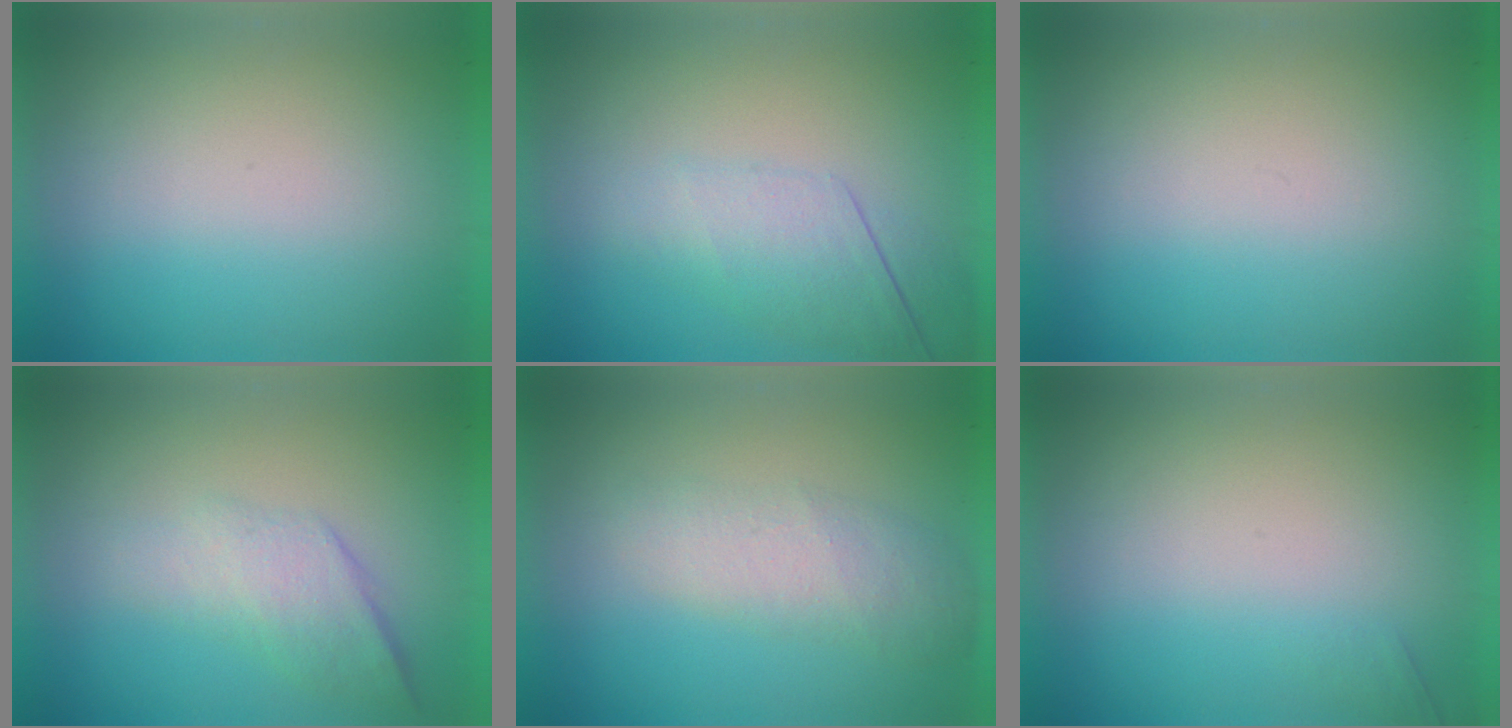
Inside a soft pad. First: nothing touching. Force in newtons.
{"total": 2.3}
{"total": 0.0}
{"total": 2.3}
{"total": 2.3}
{"total": 1.1}